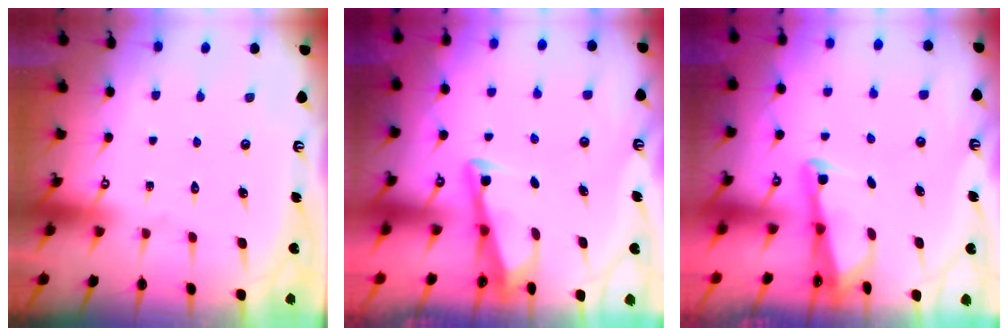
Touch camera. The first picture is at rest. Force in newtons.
{"total": 3.4, "press": 3.4, "slide": 0.4}
{"total": 2.6, "press": 2.6, "slide": 0.2}